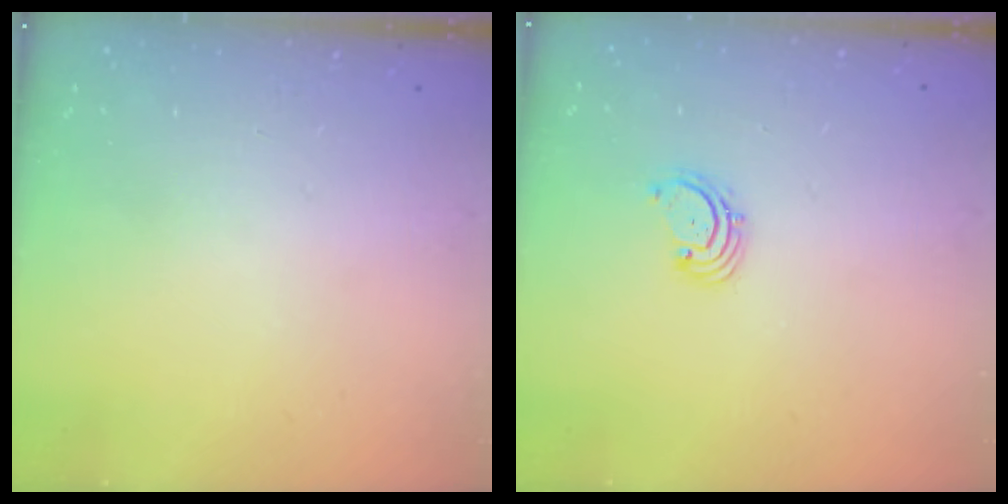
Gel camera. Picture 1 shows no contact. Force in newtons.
{"total": 1.6, "press": 1.6, "slide": 0.2}